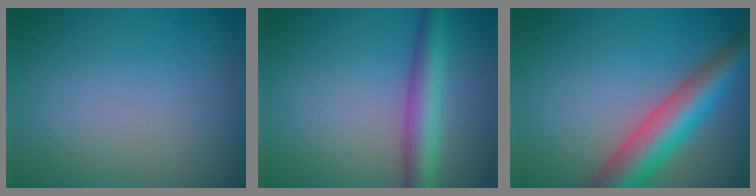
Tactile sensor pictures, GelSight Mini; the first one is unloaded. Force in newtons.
{"total": 4.5, "press": 4.5, "slide": 0.1}
{"total": 7.5, "press": 7.5, "slide": 0.2}